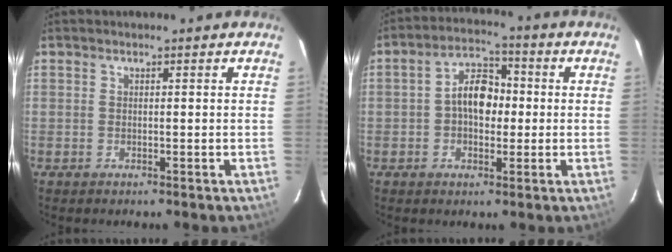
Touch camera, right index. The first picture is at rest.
{"total": 6.3, "force": [-0.4, 4.3, 4.6], "torque": [-0.082, 0.024, -0.008]}